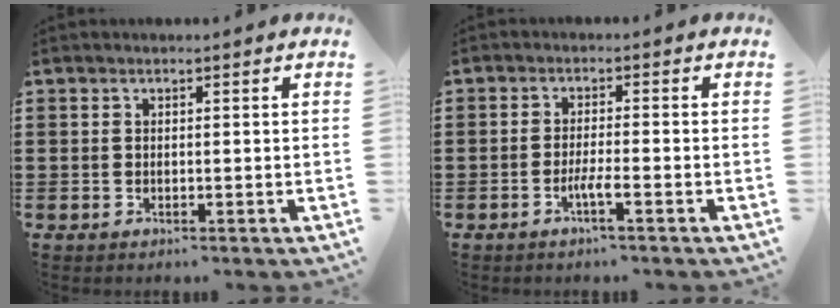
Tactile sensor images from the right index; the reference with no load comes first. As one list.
[{"total": 3.0, "force": [-1.6, 0.0, 2.5], "torque": [-0.050, -0.005, -0.032]}]